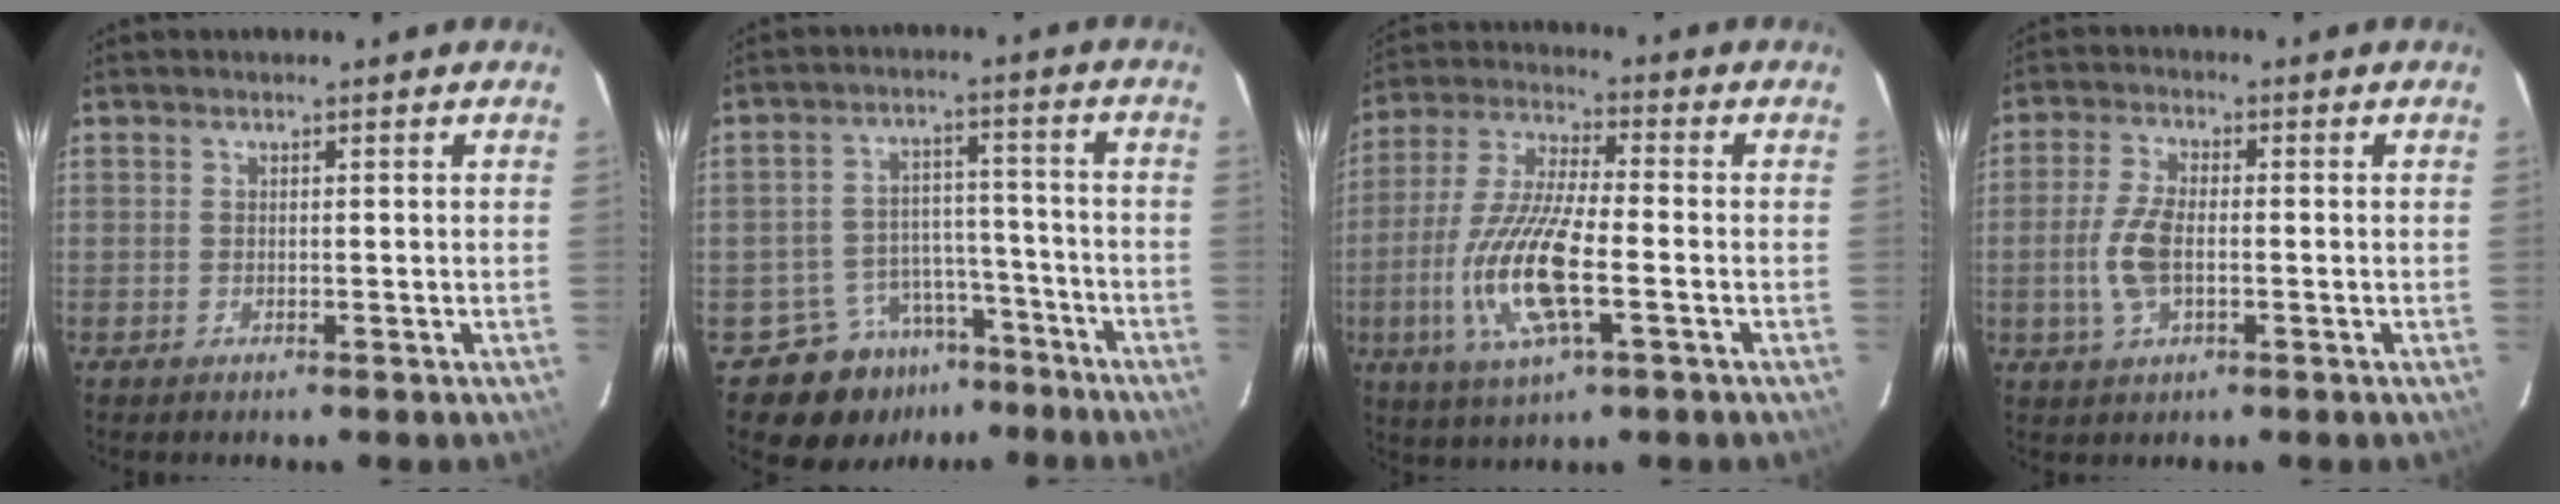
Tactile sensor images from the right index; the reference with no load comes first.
{"total": 9.6, "force": [-6.7, 6.6, 1.8], "torque": [-0.039, 0.037, -0.088]}
{"total": 15.6, "force": [-4.0, 4.4, 14.4], "torque": [-0.304, -0.009, -0.080]}
{"total": 7.0, "force": [-1.2, 3.4, 6.1], "torque": [-0.135, 0.003, -0.023]}